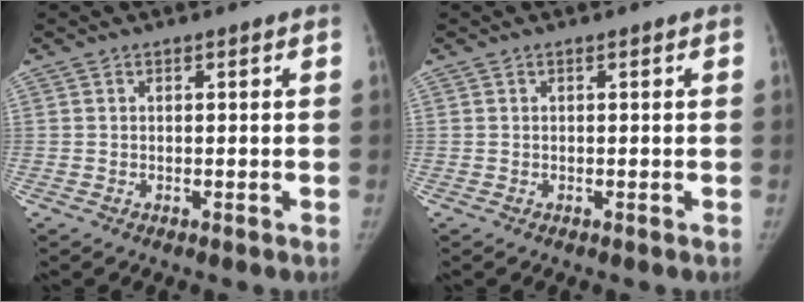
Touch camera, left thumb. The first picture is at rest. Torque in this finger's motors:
{"motor_torque": [0.00, 0.00, 0.23, -0.21, 0.00]}